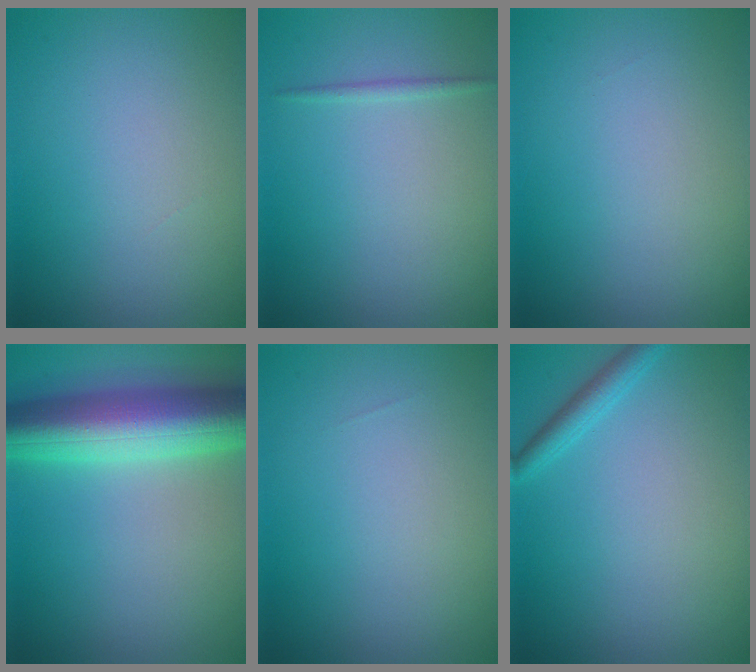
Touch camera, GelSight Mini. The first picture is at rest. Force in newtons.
{"total": 0.6, "press": 0.6, "slide": 0.0}
{"total": 0.0}
{"total": 9.5, "press": 9.5, "slide": 0.2}
{"total": 0.0}
{"total": 1.8, "press": 1.7, "slide": 0.1}